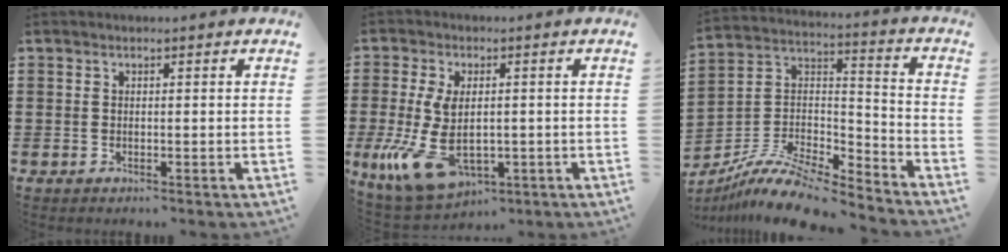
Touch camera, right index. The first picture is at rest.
{"total": 11.3, "force": [-1.5, 6.2, 9.3], "torque": [-0.206, -0.011, -0.023]}
{"total": 10.8, "force": [-9.2, 2.6, 5.1], "torque": [-0.105, 0.022, -0.186]}